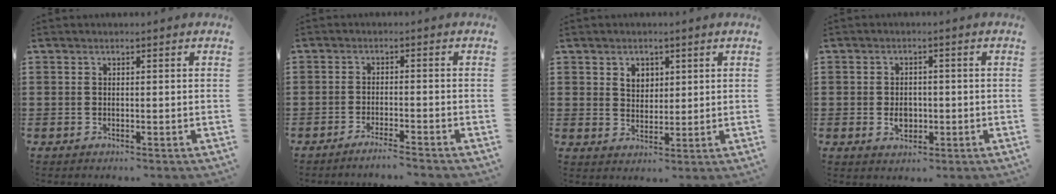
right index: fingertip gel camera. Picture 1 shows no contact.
{"total": 3.8, "force": [-3.6, -0.6, 1.2], "torque": [-0.020, -0.005, -0.070]}
{"total": 3.0, "force": [1.6, 2.3, 1.0], "torque": [-0.028, 0.009, 0.028]}
{"total": 3.0, "force": [-0.5, 2.3, 1.9], "torque": [-0.033, 0.001, -0.012]}